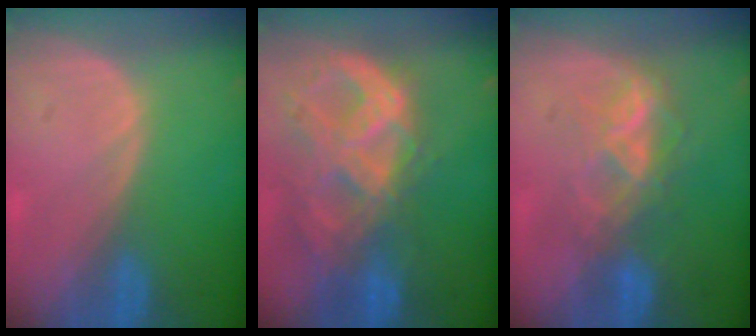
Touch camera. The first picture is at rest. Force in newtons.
{"total": 11.1, "press": 9.4, "slide": 5.9}
{"total": 5.9, "press": 5.9, "slide": 0.8}